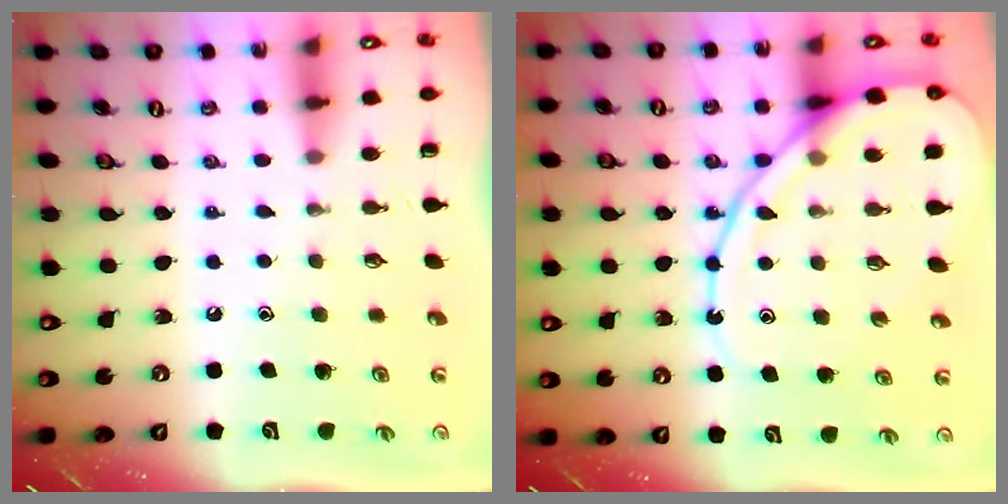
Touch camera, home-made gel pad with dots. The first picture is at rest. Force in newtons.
{"total": 15.4, "press": 15.3, "slide": 1.6}